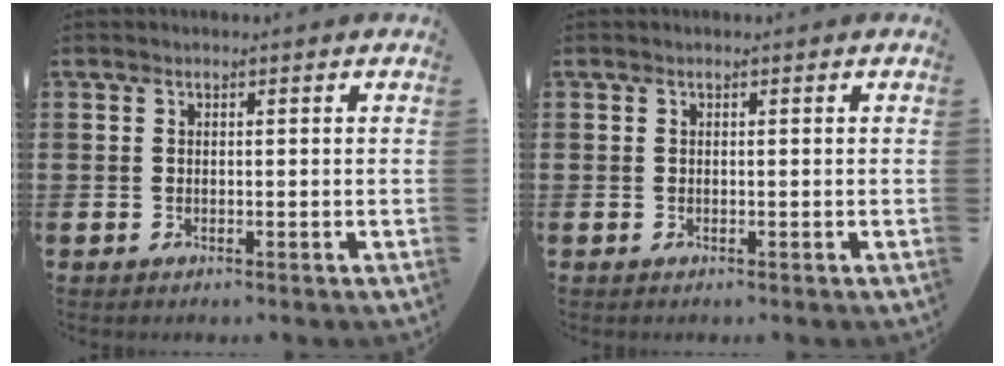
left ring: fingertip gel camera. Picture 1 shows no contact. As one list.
[{"total": 0.0}]